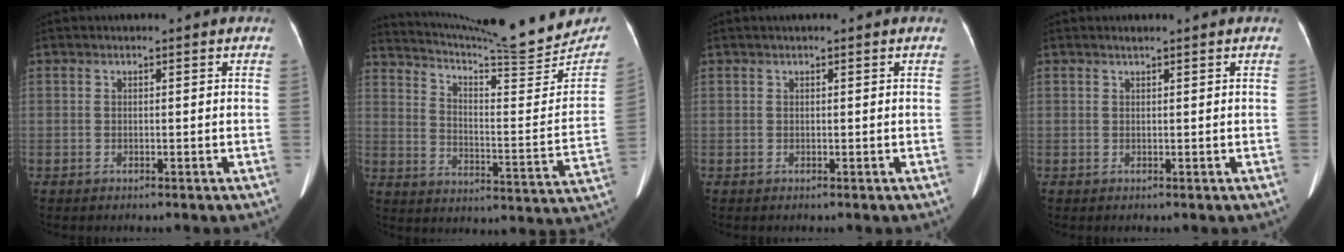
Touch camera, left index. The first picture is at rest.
{"total": 22.4, "force": [21.0, 1.2, 7.5], "torque": [-0.121, -0.069, 0.286]}
{"total": 1.1, "force": [0.9, 0.0, 0.7], "torque": [-0.009, 0.019, 0.016]}
{"total": 0.6, "force": [0.6, -0.1, 0.3], "torque": [-0.012, 0.002, 0.015]}